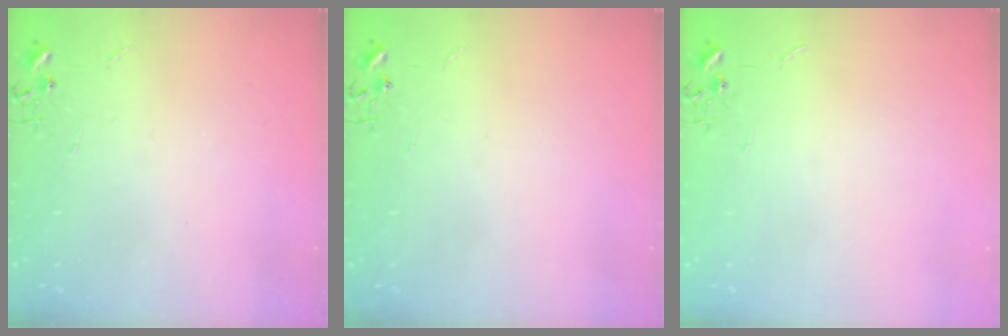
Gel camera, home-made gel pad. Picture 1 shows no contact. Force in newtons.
{"total": 0.0}
{"total": 0.0}